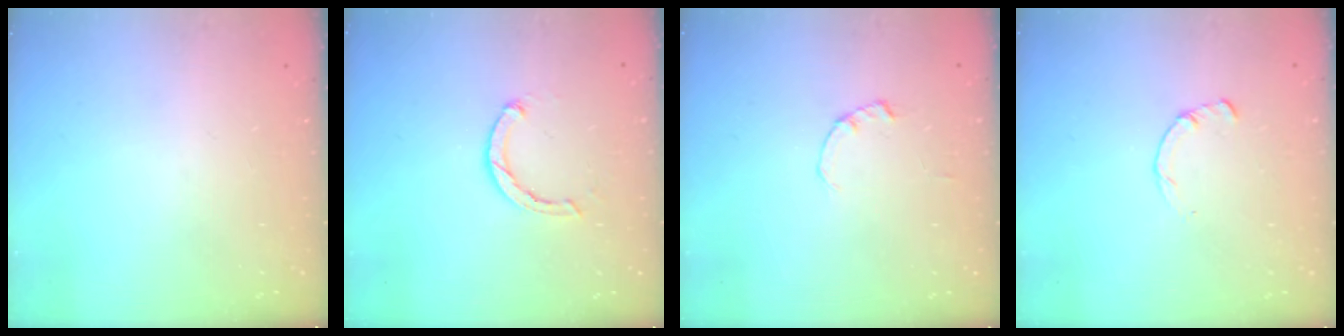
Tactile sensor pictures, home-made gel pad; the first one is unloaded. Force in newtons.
{"total": 2.3, "press": 2.3, "slide": 0.3}
{"total": 0.0}
{"total": 2.2, "press": 2.2, "slide": 0.3}